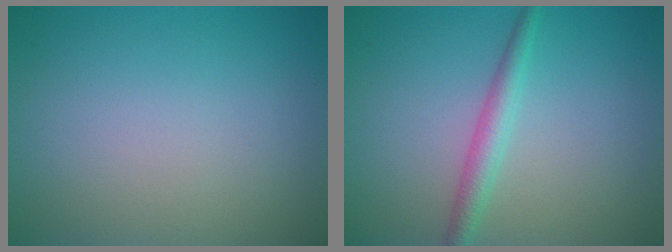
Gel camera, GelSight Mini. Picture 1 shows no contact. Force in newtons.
{"total": 2.2, "press": 2.2, "slide": 0.0}